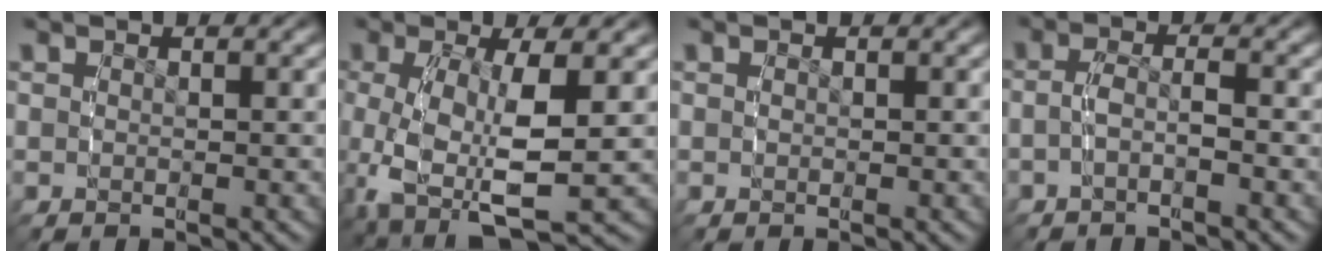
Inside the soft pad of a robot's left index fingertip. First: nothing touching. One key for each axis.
{"total": 7.4, "fx": -2.4, "fy": 4.1, "fz": 5.7, "tx": -0.144, "ty": -0.040, "tz": -0.023}
{"total": 0.0}
{"total": 2.2, "fx": -1.4, "fy": 0.9, "fz": 1.5, "tx": -0.041, "ty": -0.001, "tz": -0.028}